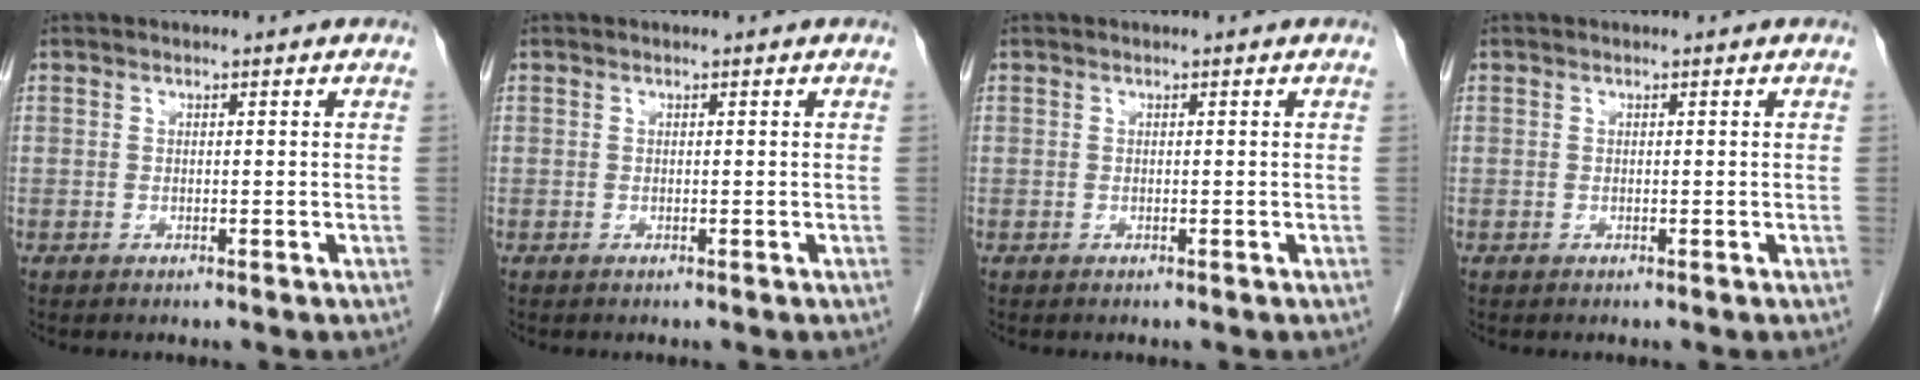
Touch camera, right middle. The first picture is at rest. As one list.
[{"total": 0.0}, {"total": 0.0}, {"total": 0.0}]